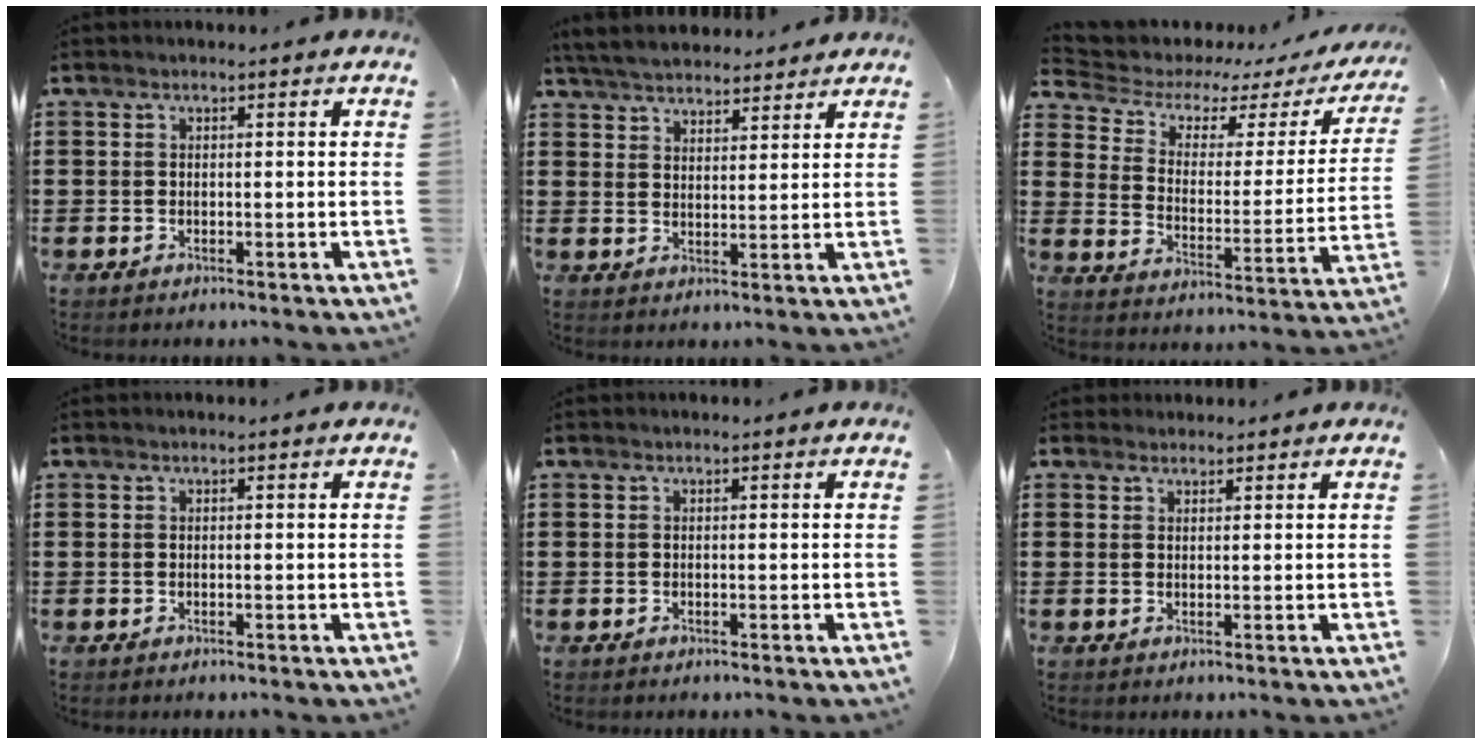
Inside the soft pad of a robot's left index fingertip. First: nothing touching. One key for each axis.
{"total": 4.9, "fx": 4.7, "fy": 1.1, "fz": 1.0, "tx": -0.037, "ty": -0.010, "tz": 0.088}
{"total": 4.3, "fx": 3.0, "fy": 2.3, "fz": 2.0, "tx": -0.062, "ty": -0.020, "tz": 0.044}
{"total": 0.0}
{"total": 0.0}
{"total": 1.5, "fx": 1.4, "fy": 0.6, "fz": 0.0, "tx": -0.003, "ty": 0.004, "tz": 0.027}